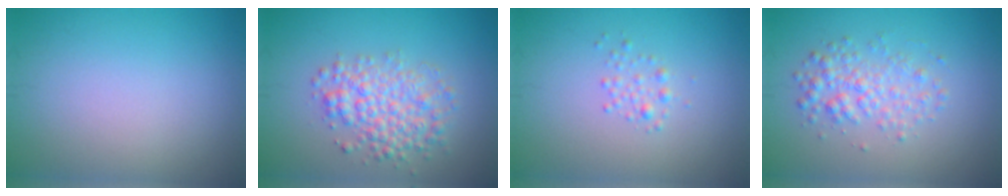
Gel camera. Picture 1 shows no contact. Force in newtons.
{"total": 4.3, "press": 4.3, "slide": 0.1}
{"total": 1.1, "press": 1.1, "slide": 0.0}
{"total": 2.7, "press": 2.7, "slide": 0.1}